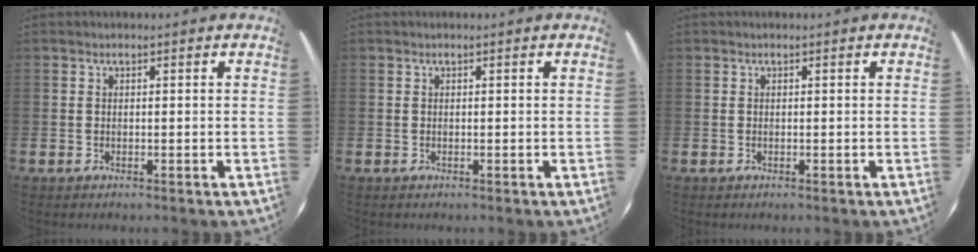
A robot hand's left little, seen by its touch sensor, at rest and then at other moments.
{"total": 0.0}
{"total": 0.0}